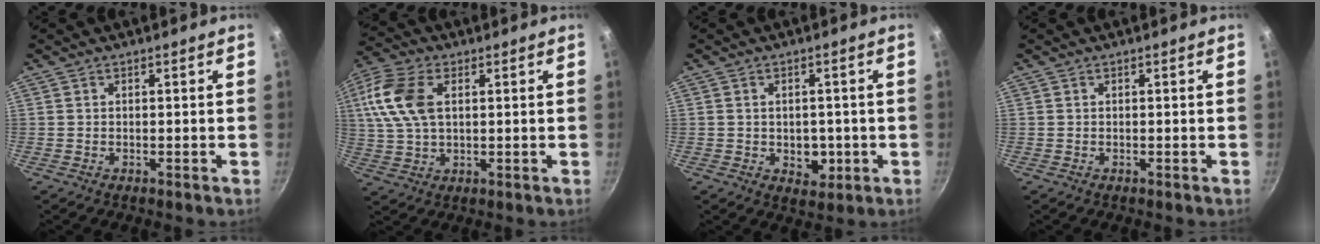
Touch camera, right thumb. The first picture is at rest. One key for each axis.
{"total": 12.5, "fx": 2.9, "fy": 7.5, "fz": 9.6, "tx": -0.192, "ty": 0.008, "tz": 0.051}
{"total": 4.9, "fx": -0.8, "fy": 3.7, "fz": 3.2, "tx": -0.027, "ty": -0.001, "tz": -0.006}
{"total": 0.0}